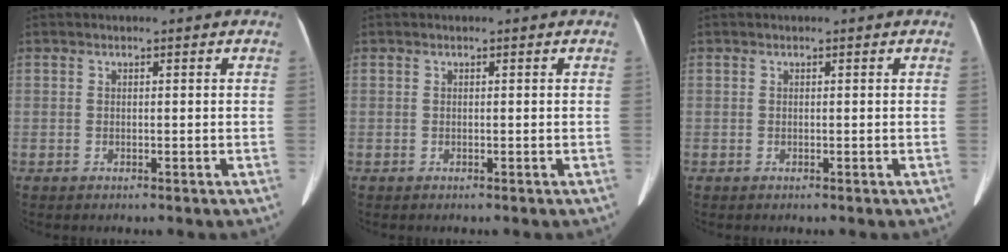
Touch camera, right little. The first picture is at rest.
{"total": 0.0}
{"total": 0.0}